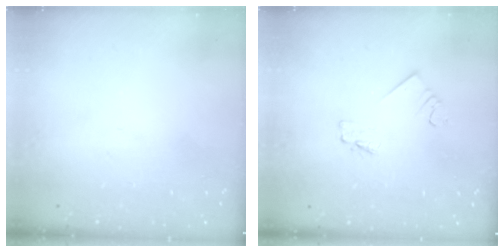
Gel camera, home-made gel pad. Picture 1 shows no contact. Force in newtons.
{"total": 1.6, "press": 1.5, "slide": 0.2}